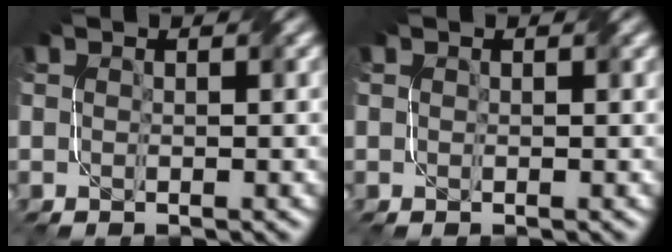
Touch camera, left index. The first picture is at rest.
{"total": 0.6, "force": [0.3, 0.5, 0.1], "torque": [0.001, 0.000, -0.002]}